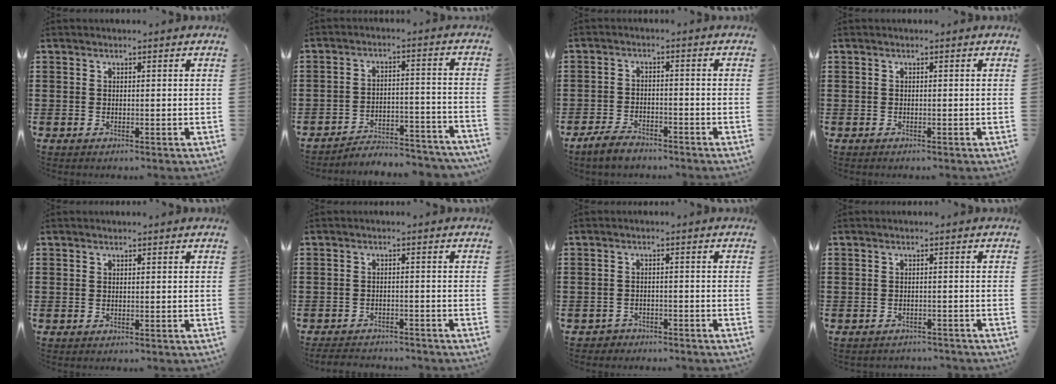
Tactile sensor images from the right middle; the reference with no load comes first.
{"total": 4.6, "force": [-4.5, 0.4, 0.8], "torque": [-0.017, 0.005, -0.096]}
{"total": 3.4, "force": [-3.0, 1.0, 1.3], "torque": [-0.030, 0.006, -0.062]}
{"total": 0.0}
{"total": 0.0}
{"total": 2.5, "force": [-2.4, 0.3, 0.1], "torque": [-0.007, -0.003, -0.052]}
{"total": 1.8, "force": [-1.7, 0.5, -0.2], "torque": [-0.003, 0.003, -0.039]}
{"total": 1.1, "force": [-1.1, 0.2, 0.0], "torque": [-0.004, 0.001, -0.025]}